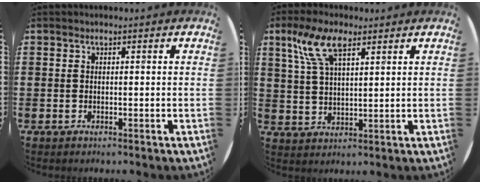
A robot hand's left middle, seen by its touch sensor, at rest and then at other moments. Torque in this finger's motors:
{"motor_torque": [1.39, -0.75, 0.24, 0.16]}